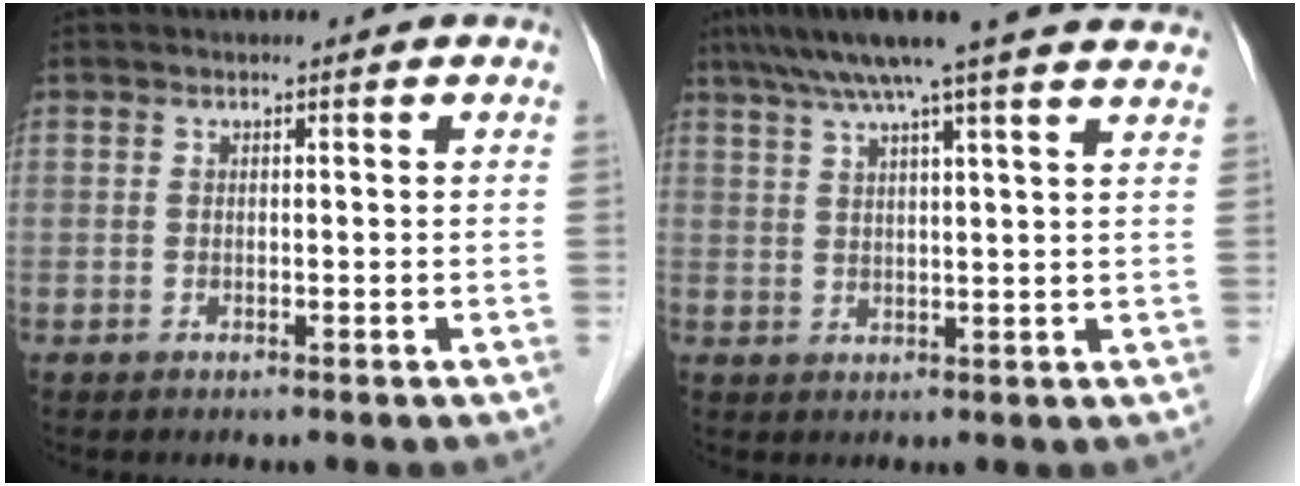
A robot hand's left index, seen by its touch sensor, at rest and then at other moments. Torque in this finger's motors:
{"motor_torque": [0.17, -0.21, 0.13, -0.01]}